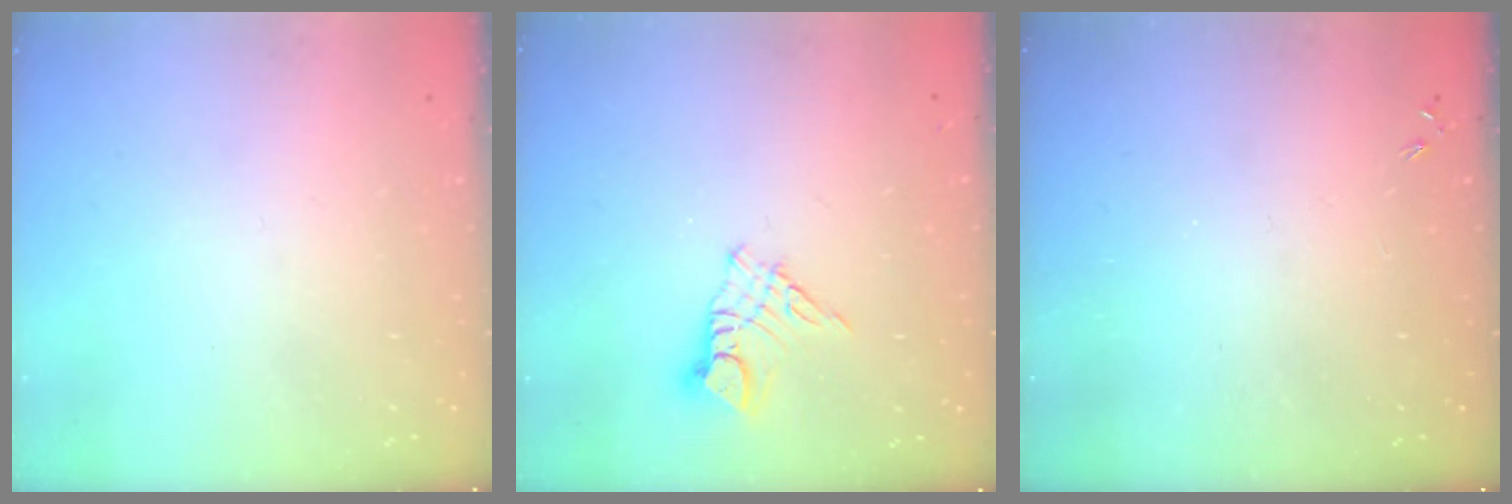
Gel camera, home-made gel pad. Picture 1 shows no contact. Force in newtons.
{"total": 6.7, "press": 6.7, "slide": 0.5}
{"total": 0.0}